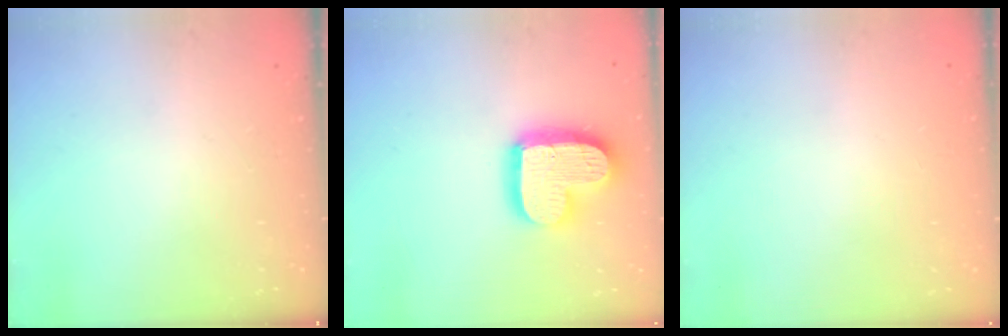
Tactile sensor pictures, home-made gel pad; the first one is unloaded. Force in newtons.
{"total": 17.0, "press": 17.0, "slide": 1.3}
{"total": 0.0}